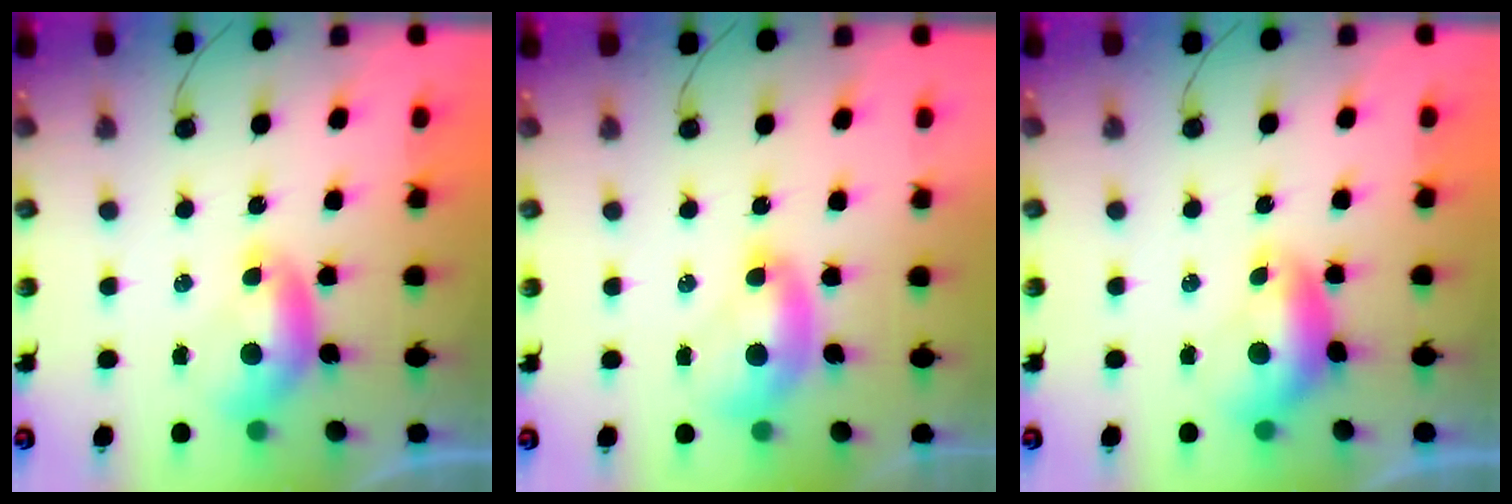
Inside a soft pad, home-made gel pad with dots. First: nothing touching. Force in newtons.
{"total": 2.3, "press": 2.3, "slide": 0.3}
{"total": 0.6, "press": 0.5, "slide": 0.4}